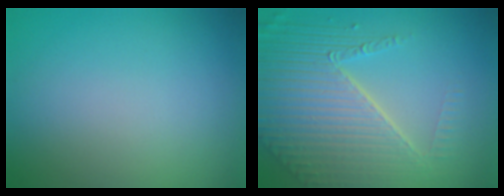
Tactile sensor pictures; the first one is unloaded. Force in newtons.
{"total": 8.8, "press": 5.7, "slide": 6.7}